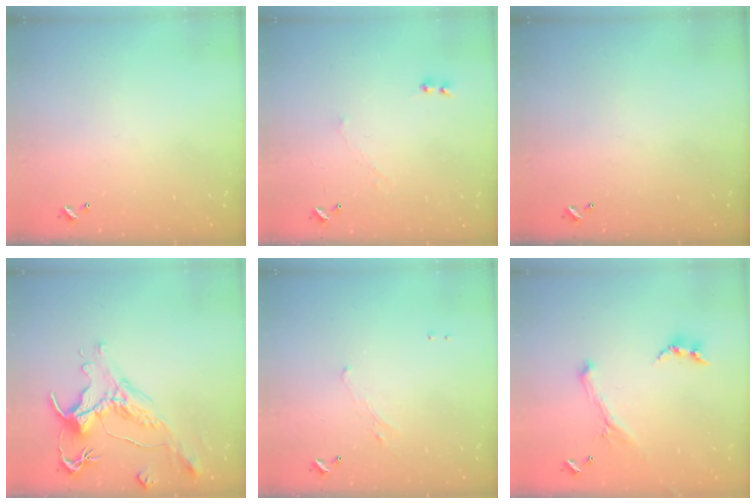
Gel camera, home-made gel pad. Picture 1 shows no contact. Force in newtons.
{"total": 0.9, "press": 0.3, "slide": 0.8}
{"total": 0.0}
{"total": 1.6, "press": 0.9, "slide": 1.3}
{"total": 1.2, "press": 0.9, "slide": 0.8}
{"total": 0.0}